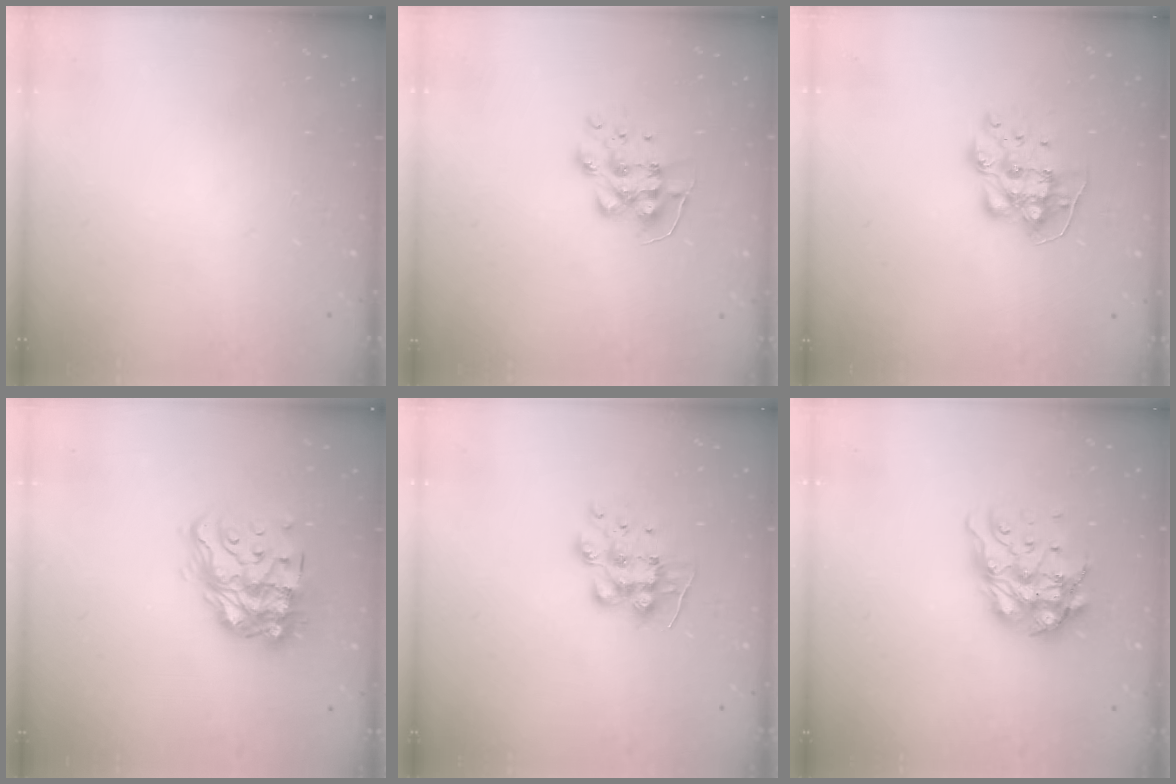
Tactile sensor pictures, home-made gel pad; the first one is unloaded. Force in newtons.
{"total": 8.6, "press": 8.6, "slide": 0.6}
{"total": 9.2, "press": 9.2, "slide": 0.4}
{"total": 16.7, "press": 16.6, "slide": 1.7}
{"total": 9.1, "press": 9.1, "slide": 0.2}
{"total": 12.1, "press": 12.0, "slide": 1.3}